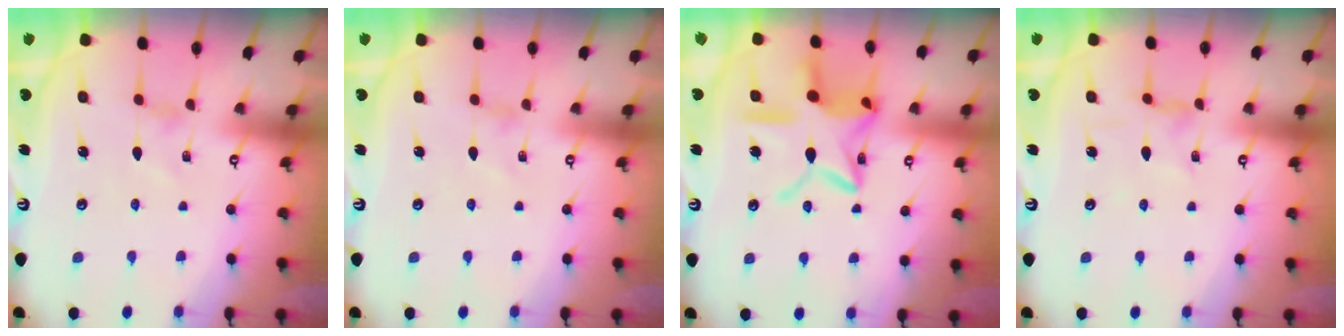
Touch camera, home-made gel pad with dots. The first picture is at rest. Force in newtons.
{"total": 0.0}
{"total": 17.5, "press": 17.4, "slide": 1.4}
{"total": 2.0, "press": 2.0, "slide": 0.2}